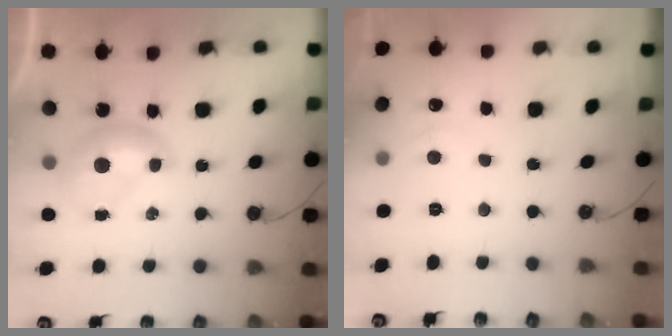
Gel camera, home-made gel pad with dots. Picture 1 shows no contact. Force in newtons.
{"total": 1.7, "press": 1.6, "slide": 0.5}